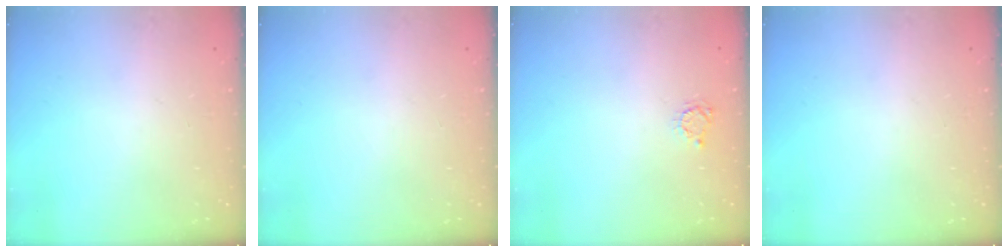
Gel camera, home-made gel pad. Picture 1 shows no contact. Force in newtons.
{"total": 0.0}
{"total": 3.8, "press": 3.8, "slide": 0.5}
{"total": 0.0}